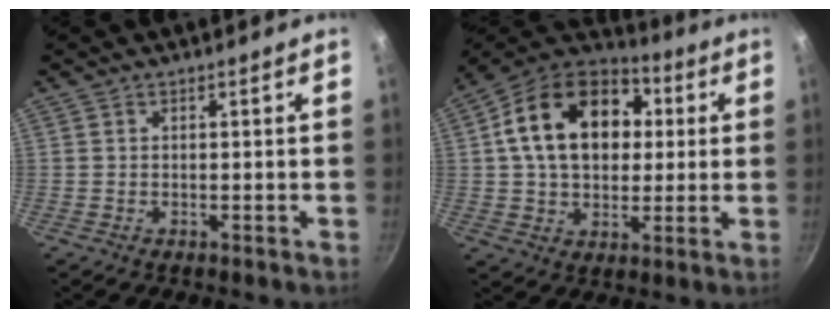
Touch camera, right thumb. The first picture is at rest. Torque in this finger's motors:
{"motor_torque": [0.72, 3.94, 1.56, -0.31, 0.17]}